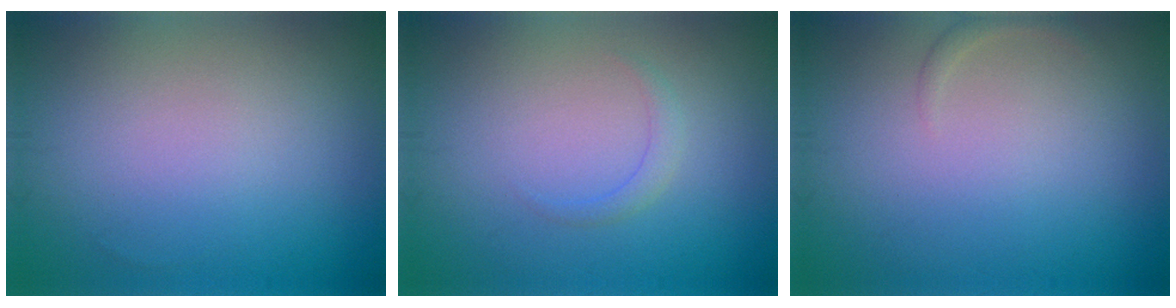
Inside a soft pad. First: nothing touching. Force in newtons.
{"total": 1.1, "press": 1.1, "slide": 0.1}
{"total": 0.7, "press": 0.7, "slide": 0.0}